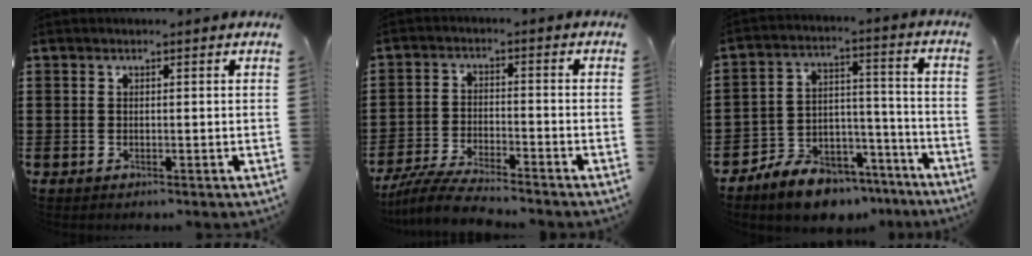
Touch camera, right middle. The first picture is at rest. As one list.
[{"total": 5.6, "force": [-5.2, 0.3, 2.2], "torque": [-0.055, -0.011, -0.104]}, {"total": 9.3, "force": [-8.4, 3.6, 2.0], "torque": [-0.030, 0.045, -0.157]}]